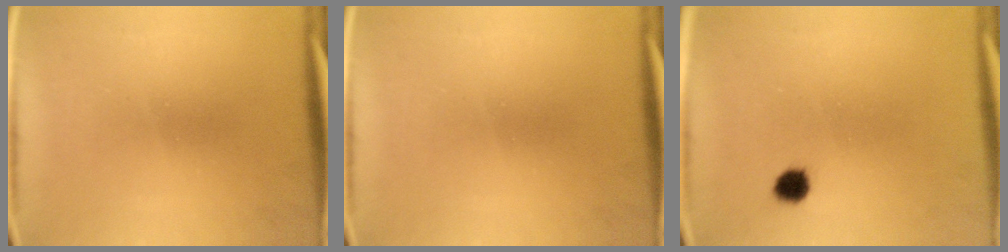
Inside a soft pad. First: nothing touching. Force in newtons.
{"total": 0.0}
{"total": 2.5}